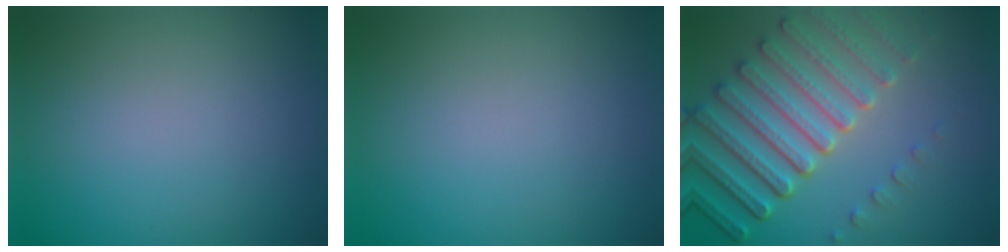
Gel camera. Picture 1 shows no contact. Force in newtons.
{"total": 0.0}
{"total": 7.5, "press": 5.6, "slide": 5.0}